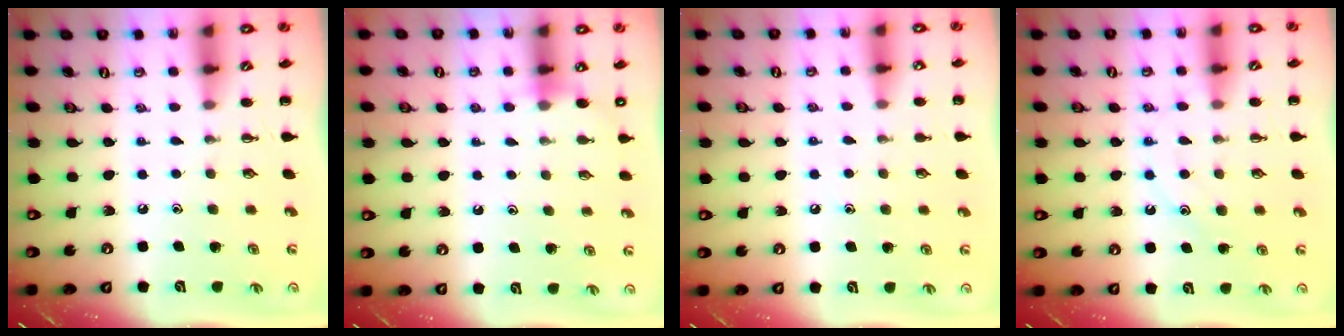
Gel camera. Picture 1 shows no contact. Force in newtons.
{"total": 5.2, "press": 5.0, "slide": 1.3}
{"total": 6.2, "press": 5.9, "slide": 1.9}
{"total": 12.3, "press": 12.2, "slide": 1.0}